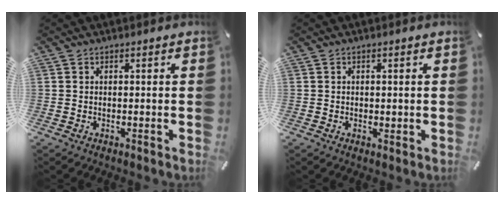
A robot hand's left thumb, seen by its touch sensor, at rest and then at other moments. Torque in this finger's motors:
{"motor_torque": [-0.06, -0.12, 0.10, -0.09, 0.02]}